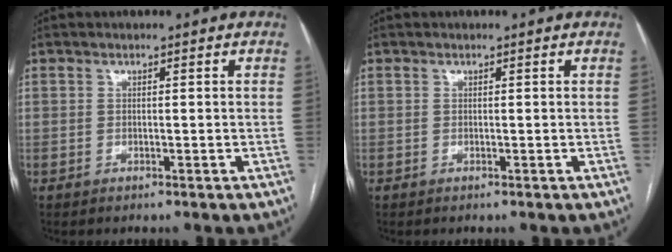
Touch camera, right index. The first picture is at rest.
{"total": 0.0}